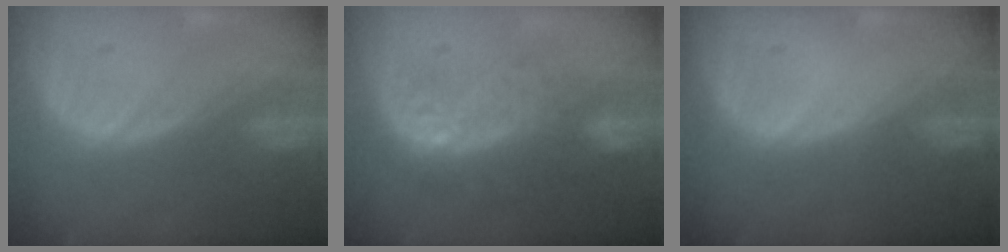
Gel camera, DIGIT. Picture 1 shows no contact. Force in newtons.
{"total": 9.3, "press": 8.3, "slide": 4.2}
{"total": 0.0}